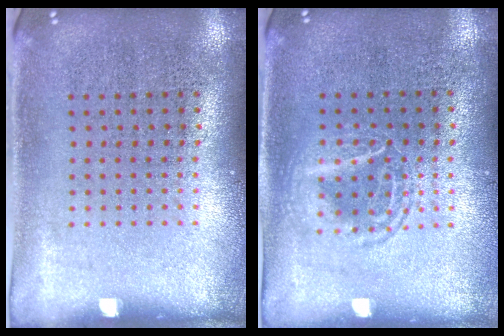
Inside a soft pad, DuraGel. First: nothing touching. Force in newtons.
{"total": 1.2, "press": 1.1, "slide": 0.2}